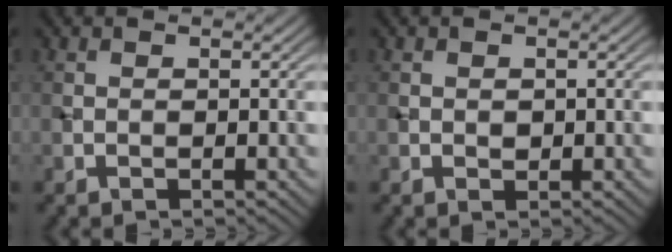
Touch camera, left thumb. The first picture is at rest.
{"total": 0.7, "force": [0.0, 0.6, 0.4], "torque": [-0.006, -0.003, -0.002]}